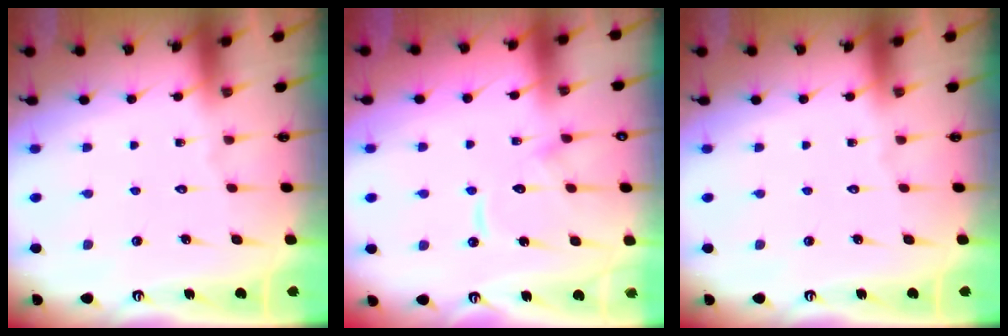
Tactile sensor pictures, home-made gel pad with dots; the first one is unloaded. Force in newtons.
{"total": 11.7, "press": 11.6, "slide": 1.0}
{"total": 0.0}